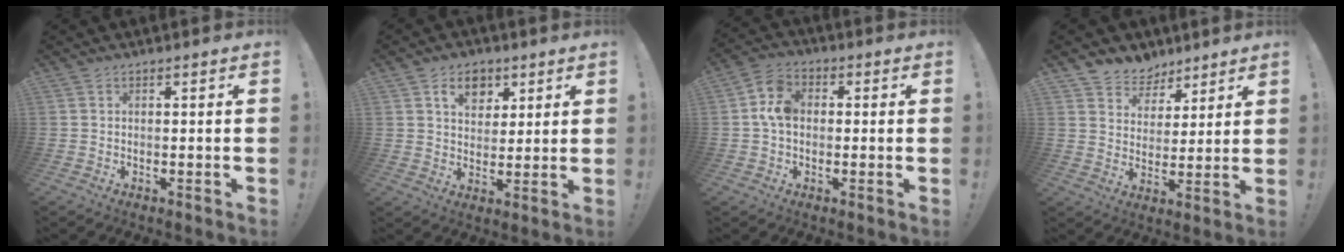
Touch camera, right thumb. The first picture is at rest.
{"total": 8.9, "force": [4.4, 6.6, 4.1], "torque": [-0.054, -0.013, 0.082]}
{"total": 8.1, "force": [0.4, 6.0, 5.4], "torque": [-0.093, 0.017, 0.011]}
{"total": 7.5, "force": [5.3, 5.4, 0.5], "torque": [-0.011, -0.042, 0.106]}